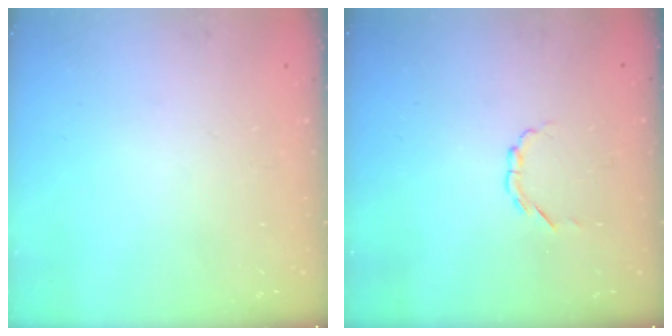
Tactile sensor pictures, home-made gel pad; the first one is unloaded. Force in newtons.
{"total": 2.3, "press": 2.2, "slide": 0.8}